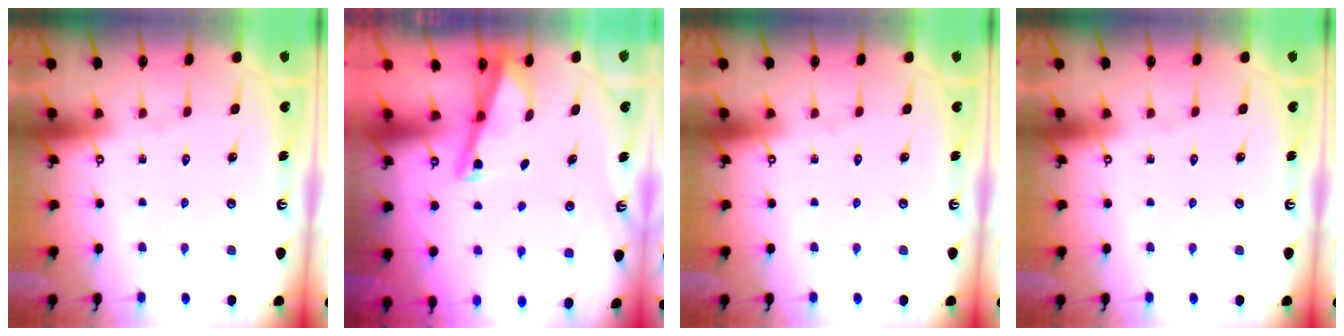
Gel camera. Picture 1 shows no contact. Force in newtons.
{"total": 3.0, "press": 3.0, "slide": 0.3}
{"total": 0.0}
{"total": 0.0}